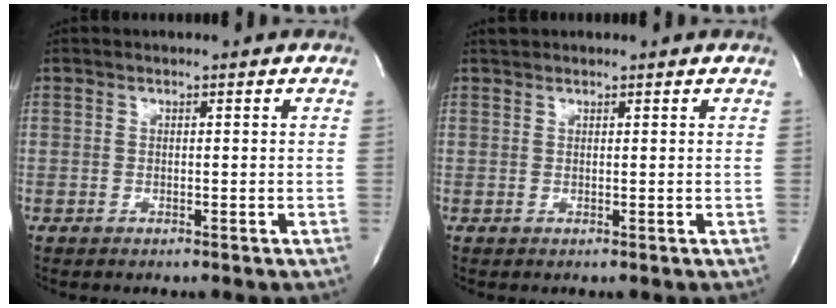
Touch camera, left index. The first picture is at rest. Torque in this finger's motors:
{"motor_torque": [-0.31, -0.82, -0.19, -0.09]}